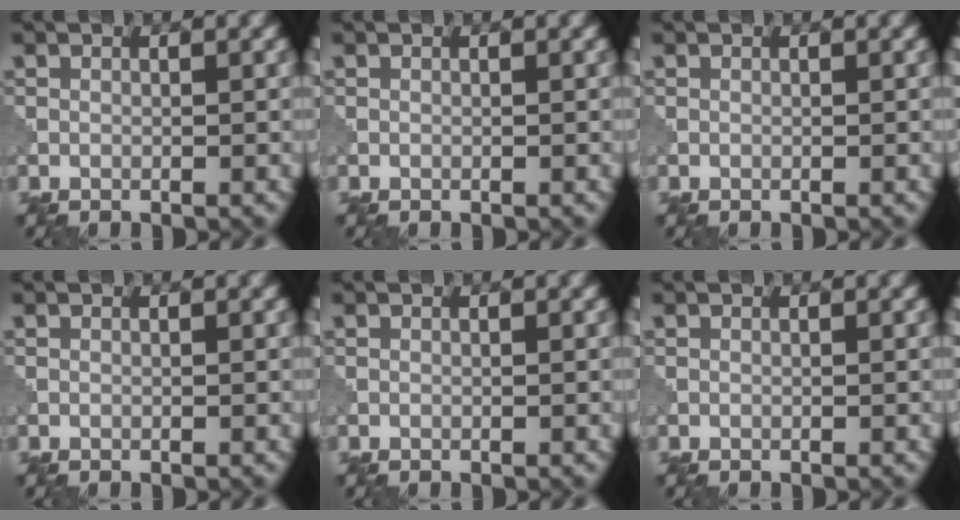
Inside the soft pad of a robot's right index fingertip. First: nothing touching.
{"total": 0.0}
{"total": 0.0}
{"total": 0.0}
{"total": 0.0}
{"total": 0.0}